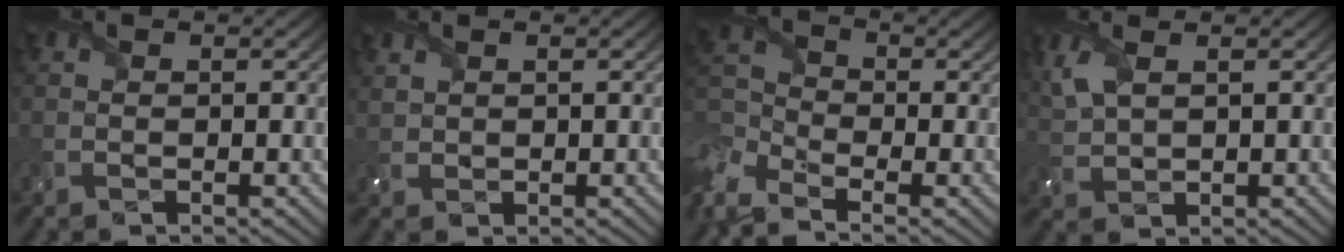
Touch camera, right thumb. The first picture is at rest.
{"total": 1.4, "force": [1.0, 0.8, 0.5], "torque": [-0.021, 0.001, 0.027]}
{"total": 8.0, "force": [-5.6, 4.2, 3.9], "torque": [-0.111, -0.030, -0.101]}
{"total": 4.4, "force": [2.2, 1.9, 3.3], "torque": [-0.097, 0.006, 0.049]}